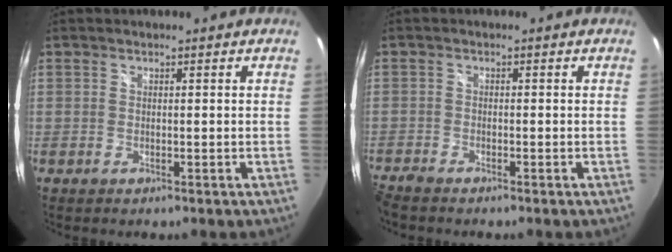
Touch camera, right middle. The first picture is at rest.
{"total": 3.8, "force": [-3.5, 0.6, 1.4], "torque": [-0.047, -0.019, -0.068]}